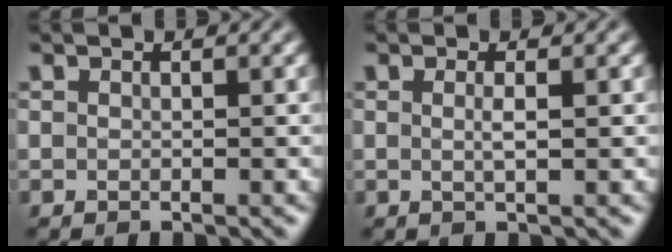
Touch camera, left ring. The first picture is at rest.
{"total": 1.4, "force": [0.1, 0.3, 1.3], "torque": [-0.023, 0.002, -0.002]}